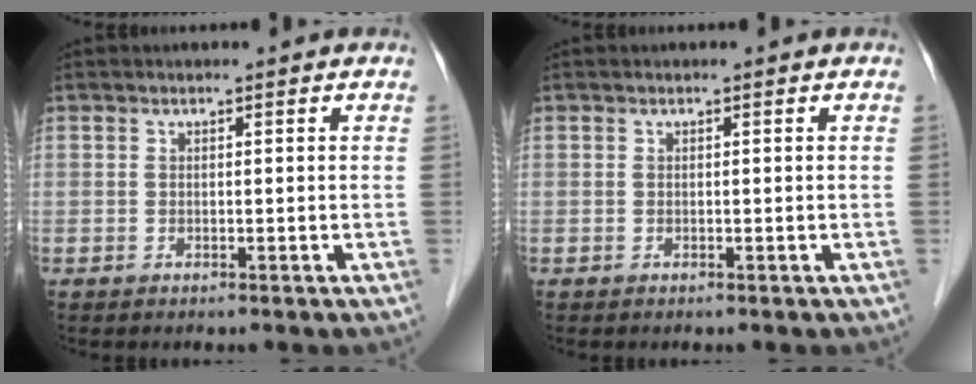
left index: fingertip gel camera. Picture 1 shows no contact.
{"total": 0.0}